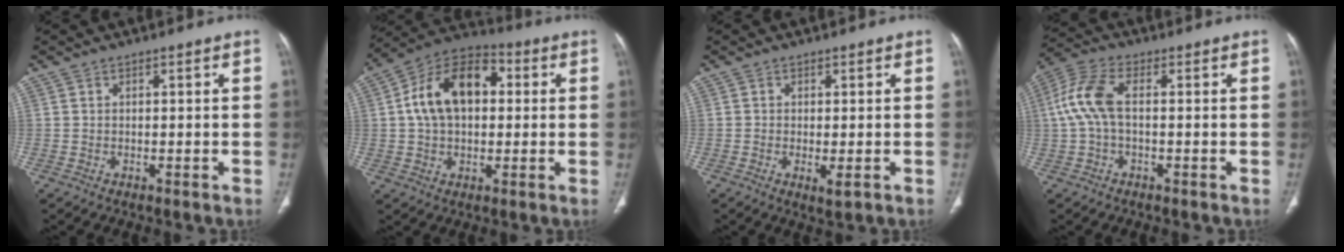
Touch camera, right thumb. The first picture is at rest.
{"total": 15.5, "force": [2.4, 9.9, 11.6], "torque": [-0.185, 0.029, 0.031]}
{"total": 2.4, "force": [-0.7, 0.7, 2.2], "torque": [-0.044, -0.009, -0.011]}
{"total": 8.4, "force": [0.2, 4.1, 7.3], "torque": [-0.180, 0.023, 0.001]}